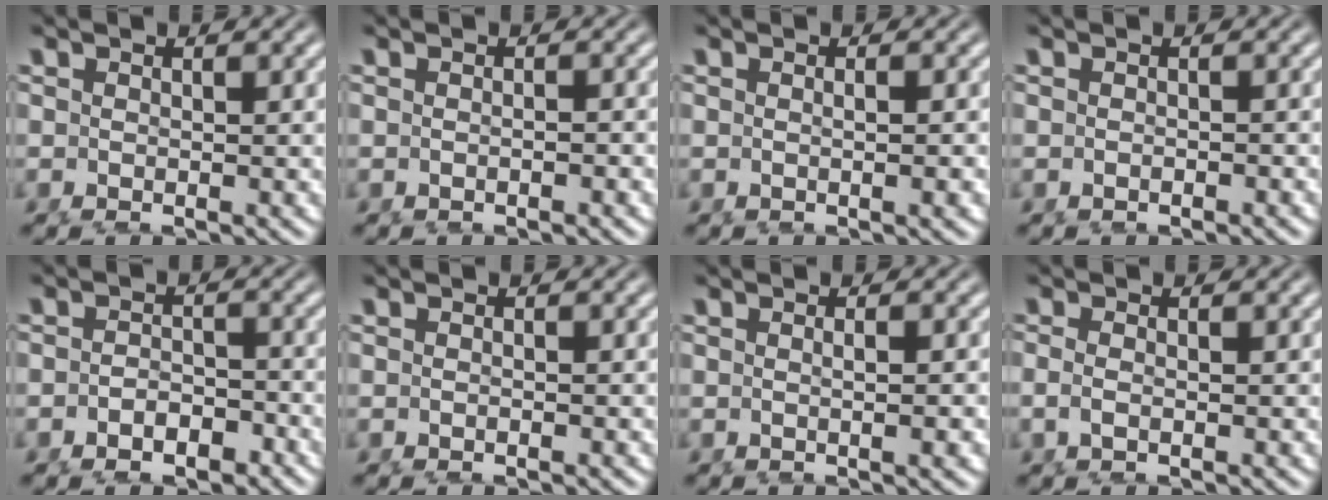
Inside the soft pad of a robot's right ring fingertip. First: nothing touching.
{"total": 0.7, "force": [-0.6, 0.1, 0.4], "torque": [0.000, 0.009, -0.015]}
{"total": 0.8, "force": [-0.1, -0.6, 0.6], "torque": [-0.004, 0.007, -0.004]}
{"total": 0.6, "force": [-0.5, 0.1, 0.1], "torque": [0.002, 0.007, -0.014]}
{"total": 2.5, "force": [-2.1, 1.0, 0.7], "torque": [0.008, 0.007, -0.042]}
{"total": 0.6, "force": [-0.5, 0.0, 0.3], "torque": [-0.004, 0.005, -0.010]}
{"total": 1.0, "force": [0.0, -0.7, 0.7], "torque": [-0.009, 0.006, -0.003]}
{"total": 1.1, "force": [-0.2, -0.5, 1.0], "torque": [-0.026, -0.004, 0.000]}